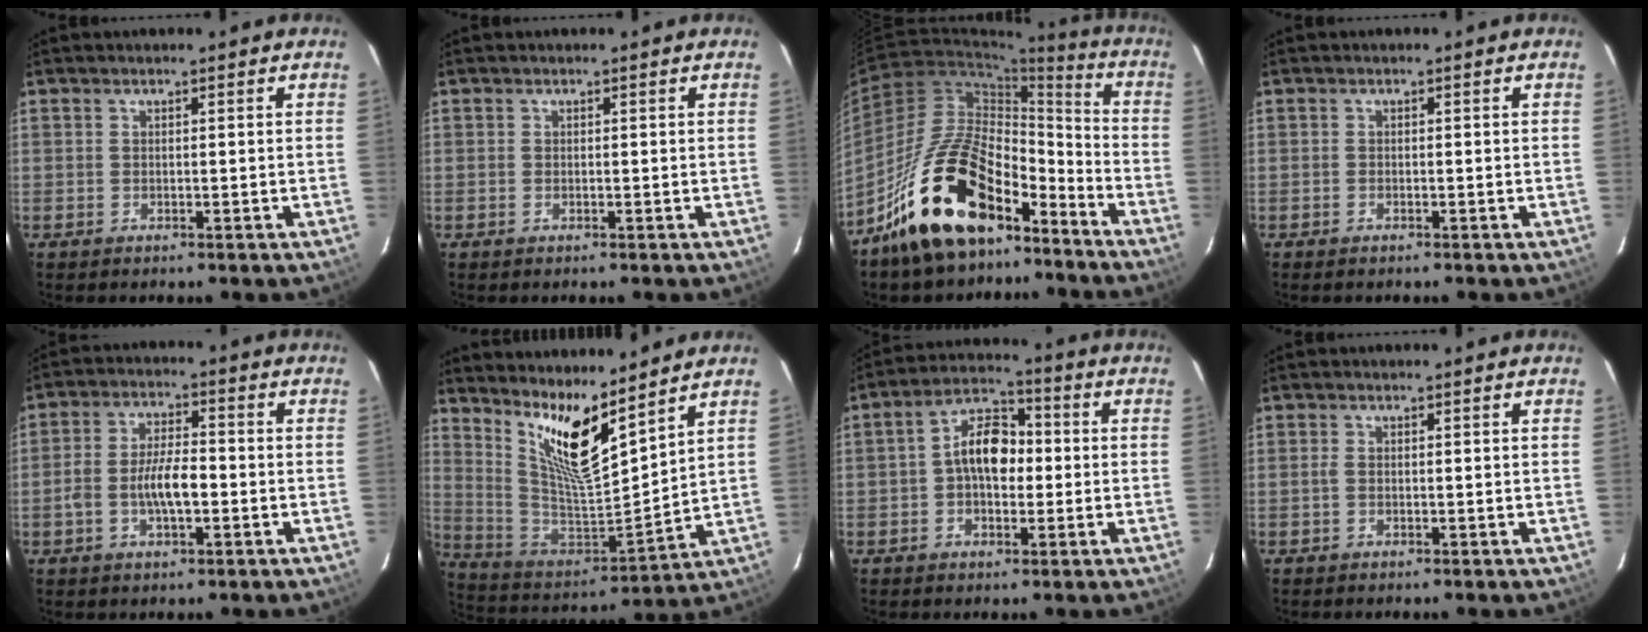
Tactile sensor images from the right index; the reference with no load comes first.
{"total": 0.0}
{"total": 20.4, "force": [-14.7, 8.9, 11.0], "torque": [-0.200, 0.025, -0.245]}
{"total": 1.2, "force": [-0.7, -0.3, -0.9], "torque": [0.013, -0.002, -0.015]}
{"total": 7.2, "force": [-1.9, 2.8, 6.3], "torque": [-0.128, 0.009, -0.034]}
{"total": 14.1, "force": [10.5, 1.5, 9.3], "torque": [-0.167, -0.022, 0.200]}
{"total": 7.4, "force": [-0.6, 4.8, 5.6], "torque": [-0.101, 0.029, -0.012]}
{"total": 0.7, "force": [-0.1, 0.1, 0.6], "torque": [-0.014, 0.001, -0.004]}